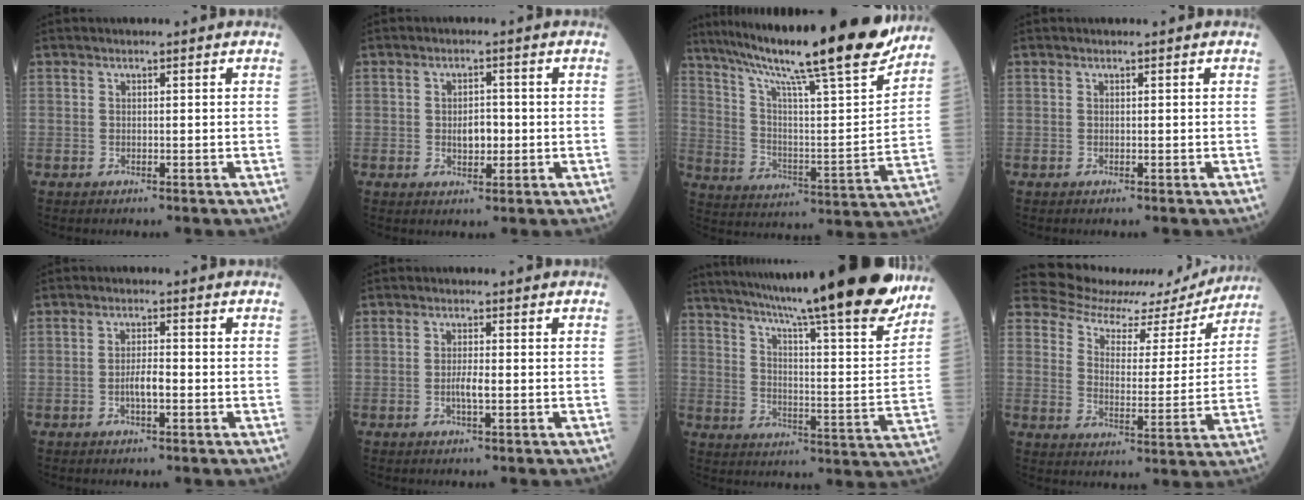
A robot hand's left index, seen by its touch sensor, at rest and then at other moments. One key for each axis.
{"total": 3.2, "fx": -0.5, "fy": 1.7, "fz": 2.6, "tx": -0.043, "ty": -0.001, "tz": -0.006}
{"total": 26.9, "fx": 21.8, "fy": 1.0, "fz": 15.7, "tx": -0.266, "ty": -0.038, "tz": 0.321}
{"total": 0.0}
{"total": 2.8, "fx": -1.0, "fy": 0.6, "fz": 2.6, "tx": -0.049, "ty": 0.000, "tz": -0.020}
{"total": 2.2, "fx": -0.6, "fy": 0.2, "fz": 2.1, "tx": -0.042, "ty": -0.003, "tz": -0.012}
{"total": 29.1, "fx": 24.5, "fy": 1.5, "fz": 15.6, "tx": -0.250, "ty": -0.062, "tz": 0.330}
{"total": 16.2, "fx": 15.9, "fy": 2.9, "fz": 1.3, "tx": -0.024, "ty": -0.037, "tz": 0.208}